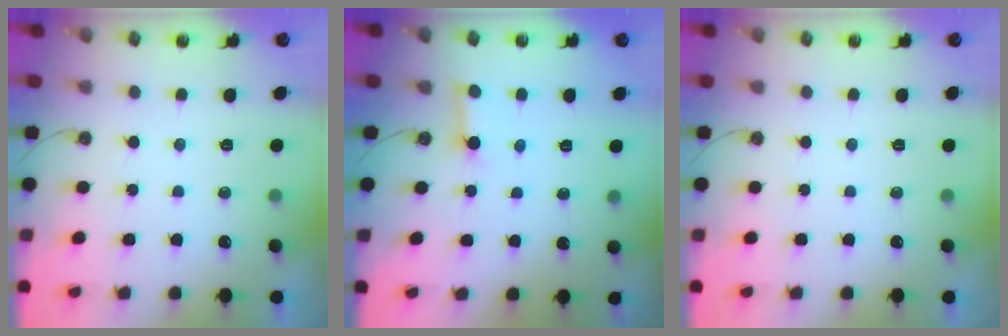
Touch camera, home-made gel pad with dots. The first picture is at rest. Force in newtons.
{"total": 2.8, "press": 2.7, "slide": 0.3}
{"total": 0.0}